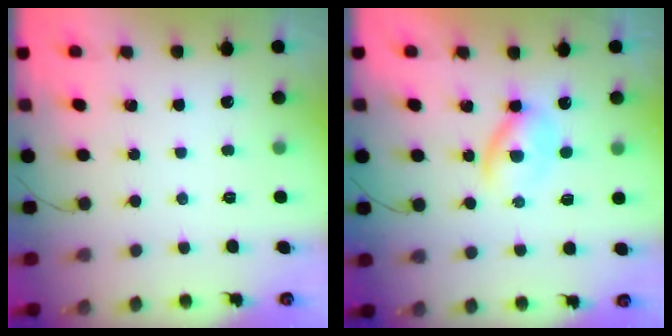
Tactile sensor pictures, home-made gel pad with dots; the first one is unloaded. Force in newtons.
{"total": 2.8, "press": 2.8, "slide": 0.5}